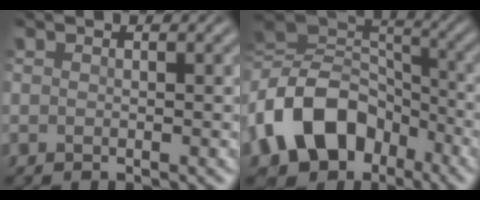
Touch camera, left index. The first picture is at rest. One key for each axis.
{"total": 13.6, "fx": -5.2, "fy": 9.9, "fz": 7.8, "tx": -0.166, "ty": 0.001, "tz": -0.107}